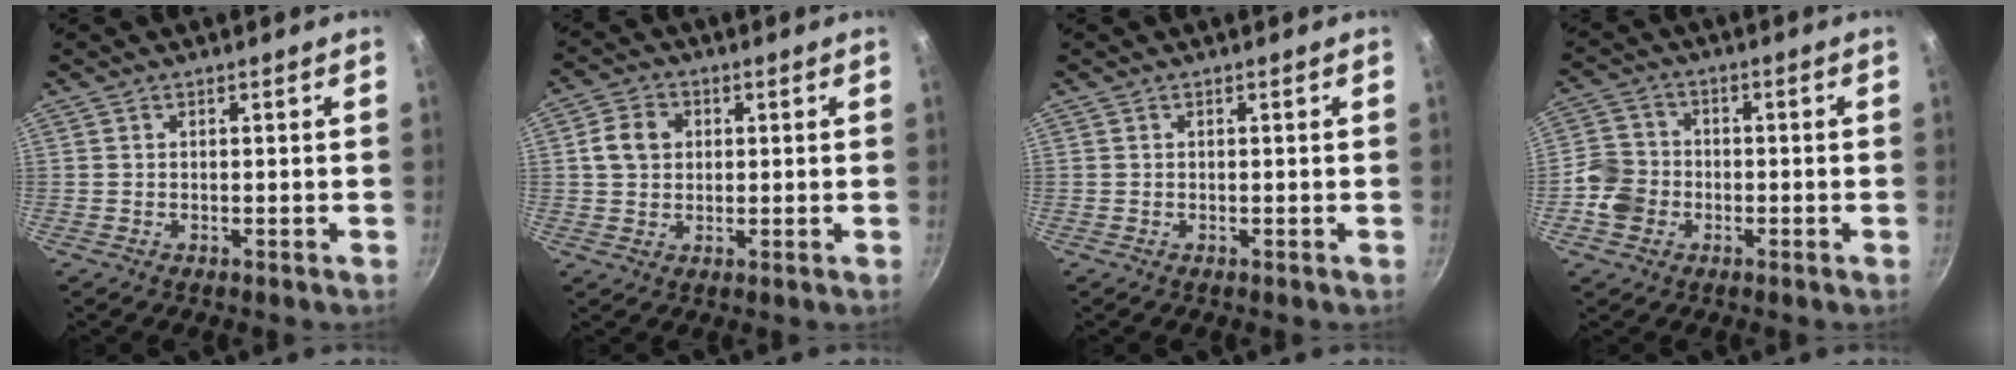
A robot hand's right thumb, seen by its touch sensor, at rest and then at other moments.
{"total": 5.9, "force": [1.1, 4.9, 3.2], "torque": [-0.042, 0.007, 0.012]}
{"total": 0.0}
{"total": 6.9, "force": [-2.2, 6.0, 2.6], "torque": [-0.030, 0.021, -0.054]}